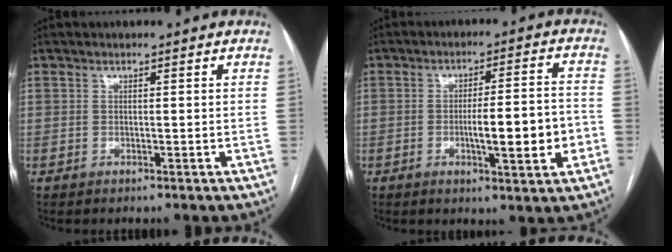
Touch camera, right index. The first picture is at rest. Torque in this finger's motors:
{"motor_torque": [1.41, -0.47, 0.66, 0.11]}